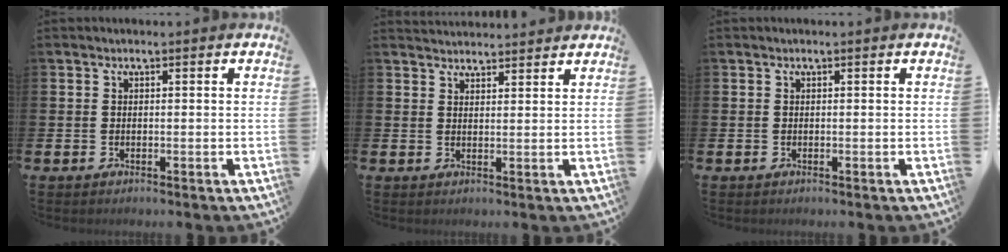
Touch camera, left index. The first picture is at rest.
{"total": 2.7, "force": [2.7, 0.4, -0.1], "torque": [0.009, -0.017, 0.047]}
{"total": 0.0}